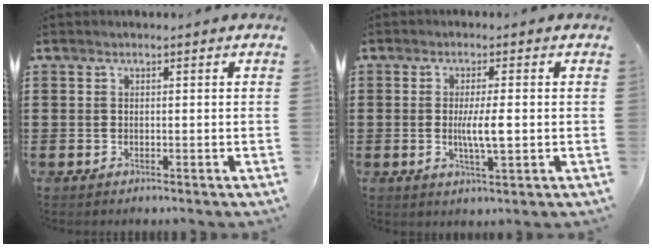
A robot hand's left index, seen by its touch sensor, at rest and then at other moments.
{"total": 4.7, "force": [-0.2, 0.8, 4.7], "torque": [-0.089, -0.005, -0.007]}